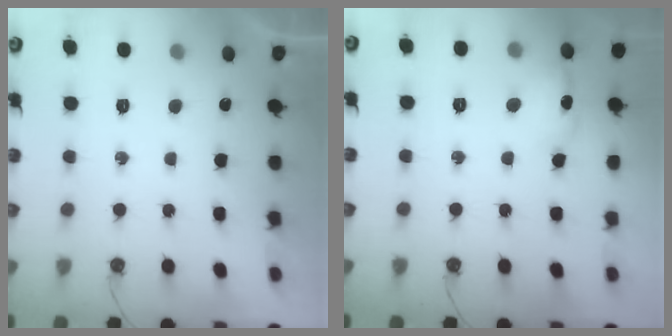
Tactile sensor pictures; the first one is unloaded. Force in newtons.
{"total": 10.5, "press": 10.5, "slide": 0.8}